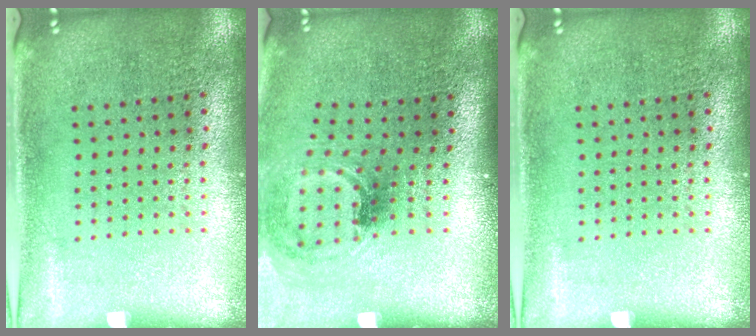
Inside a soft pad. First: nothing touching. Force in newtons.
{"total": 1.3, "press": 1.0, "slide": 0.7}
{"total": 0.0}